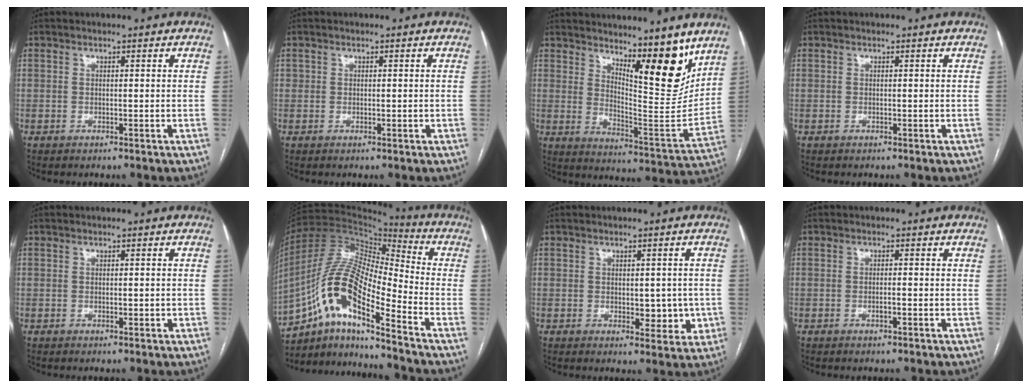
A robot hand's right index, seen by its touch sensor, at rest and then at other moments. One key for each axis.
{"total": 0.8, "fx": 0.0, "fy": 0.7, "fz": 0.4, "tx": -0.006, "ty": 0.006, "tz": 0.004}
{"total": 13.5, "fx": 9.4, "fy": 2.7, "fz": 9.3, "tx": -0.131, "ty": -0.024, "tz": 0.156}
{"total": 0.0}
{"total": 0.8, "fx": -0.1, "fy": 0.4, "fz": 0.7, "tx": -0.012, "ty": 0.002, "tz": 0.001}
{"total": 16.3, "fx": -8.3, "fy": 3.2, "fz": 13.7, "tx": -0.276, "ty": 0.017, "tz": -0.148}
{"total": 5.2, "fx": -0.6, "fy": 3.0, "fz": 4.2, "tx": -0.041, "ty": 0.004, "tz": 0.002}
{"total": 1.1, "fx": -0.5, "fy": 0.1, "fz": 1.0, "tx": -0.019, "ty": 0.000, "tz": -0.007}